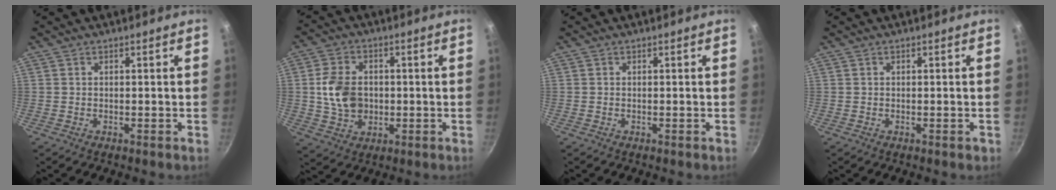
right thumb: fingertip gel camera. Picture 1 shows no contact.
{"total": 9.7, "force": [0.2, 7.4, 6.3], "torque": [-0.099, 0.004, 0.003]}
{"total": 0.0}
{"total": 0.5, "force": [-0.1, 0.4, 0.4], "torque": [-0.001, 0.002, -0.001]}